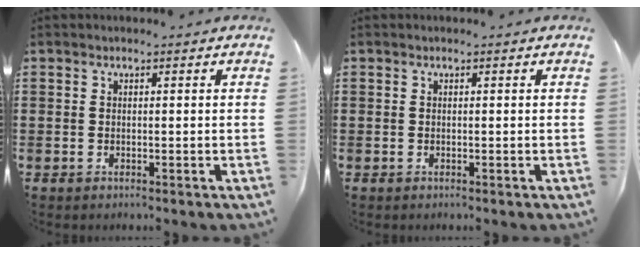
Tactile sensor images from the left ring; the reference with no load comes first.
{"total": 0.0}